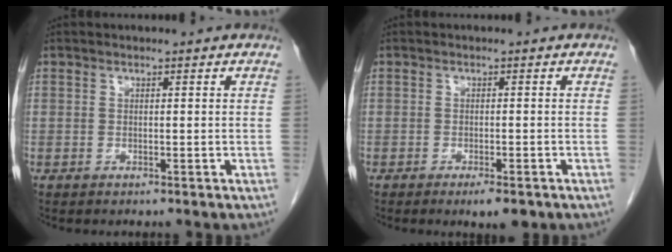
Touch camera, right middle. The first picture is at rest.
{"total": 3.2, "force": [-2.0, 0.7, 2.3], "torque": [-0.032, -0.005, -0.024]}